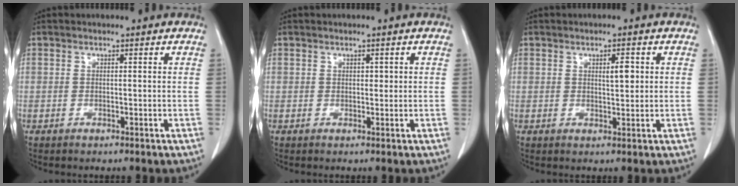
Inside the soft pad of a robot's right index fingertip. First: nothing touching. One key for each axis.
{"total": 0.8, "fx": 0.2, "fy": 0.5, "fz": 0.5, "tx": -0.003, "ty": 0.001, "tz": 0.002}
{"total": 2.4, "fx": 0.7, "fy": 0.7, "fz": 2.2, "tx": -0.036, "ty": 0.000, "tz": 0.013}